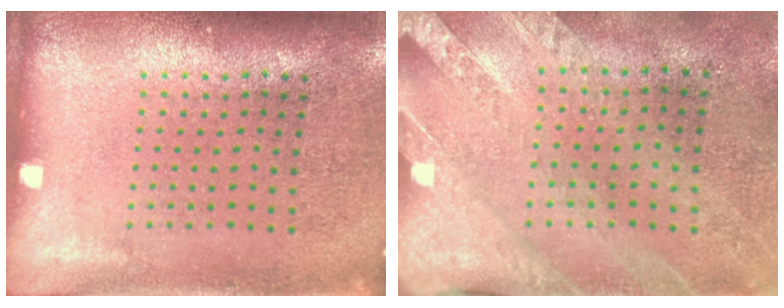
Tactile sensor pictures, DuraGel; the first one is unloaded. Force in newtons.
{"total": 2.5, "press": 2.1, "slide": 1.4}